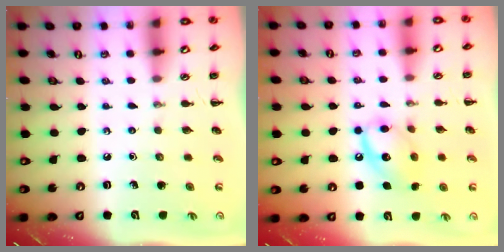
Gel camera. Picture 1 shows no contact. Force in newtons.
{"total": 12.6, "press": 12.6, "slide": 1.3}